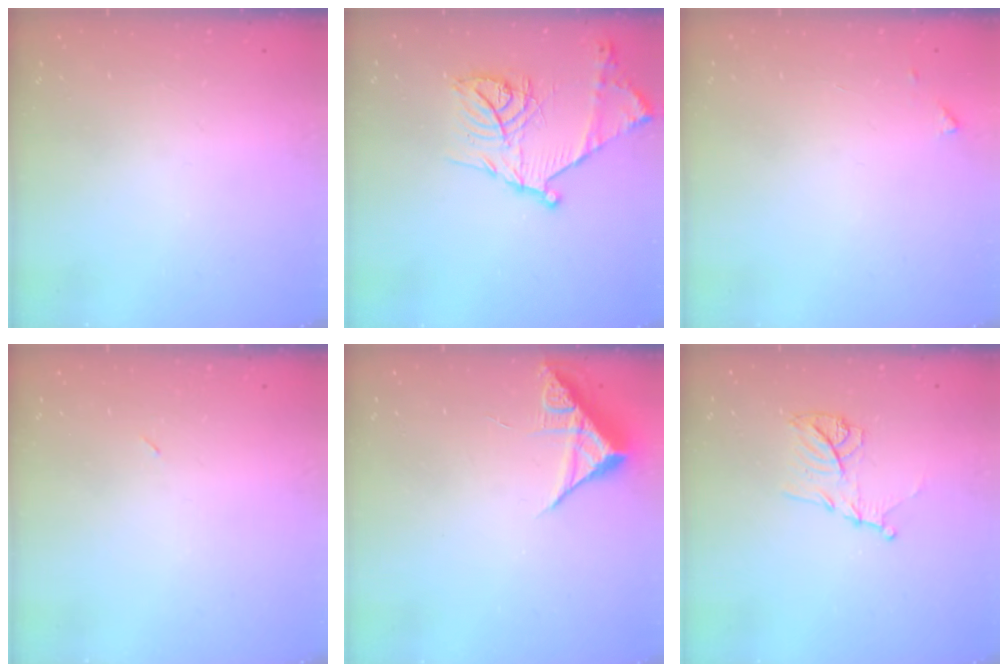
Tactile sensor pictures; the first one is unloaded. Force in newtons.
{"total": 19.6, "press": 19.6, "slide": 1.5}
{"total": 4.5, "press": 4.4, "slide": 0.5}
{"total": 2.1, "press": 1.9, "slide": 1.0}
{"total": 7.1, "press": 7.1, "slide": 0.3}
{"total": 11.4, "press": 11.4, "slide": 0.3}